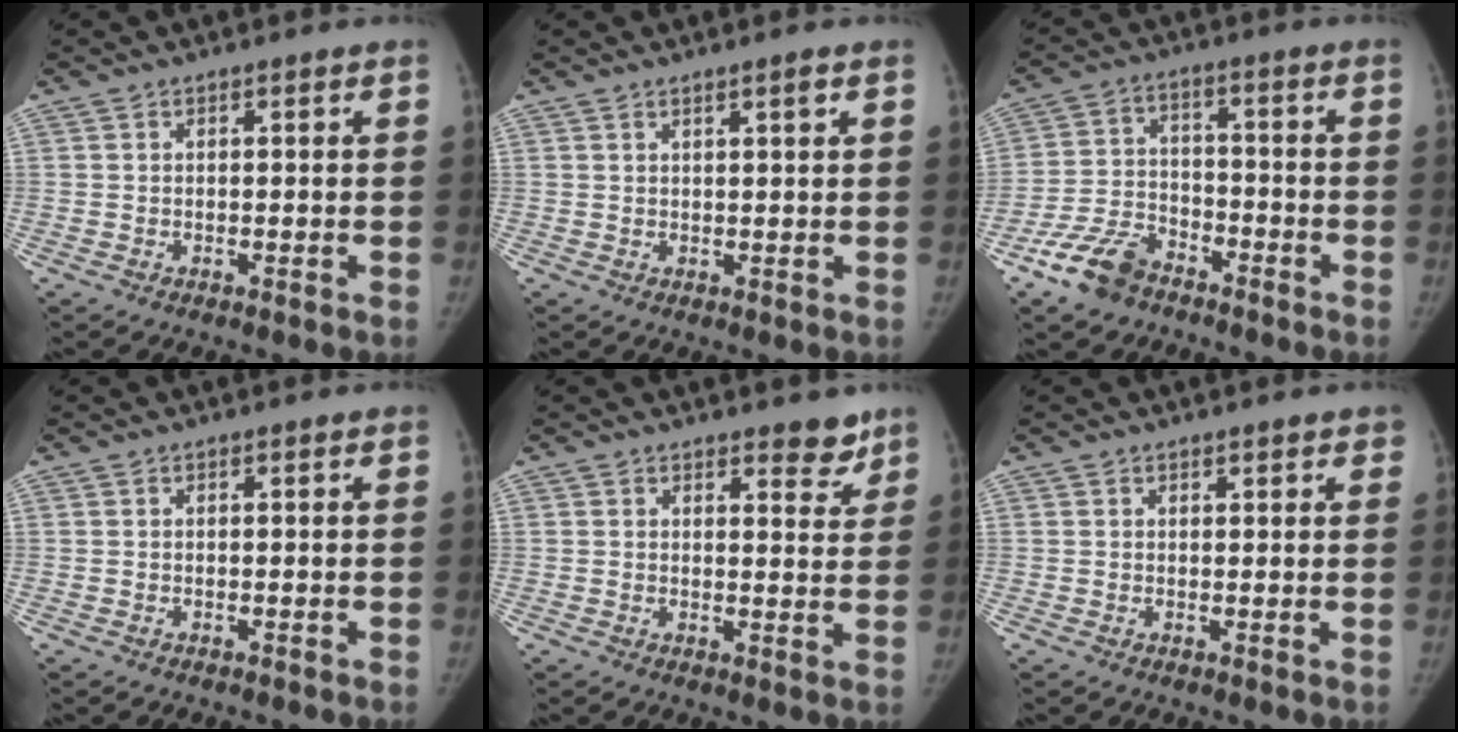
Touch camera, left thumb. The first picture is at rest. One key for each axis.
{"total": 1.7, "fx": 1.0, "fy": 0.1, "fz": 1.3, "tx": -0.020, "ty": -0.006, "tz": 0.018}
{"total": 9.5, "fx": -6.6, "fy": 5.4, "fz": 4.2, "tx": -0.078, "ty": 0.031, "tz": -0.129}
{"total": 0.0}
{"total": 4.6, "fx": 3.4, "fy": 2.0, "fz": 2.2, "tx": 0.001, "ty": -0.023, "tz": 0.043}
{"total": 2.0, "fx": 1.5, "fy": 0.9, "fz": 1.0, "tx": 0.003, "ty": -0.005, "tz": 0.014}